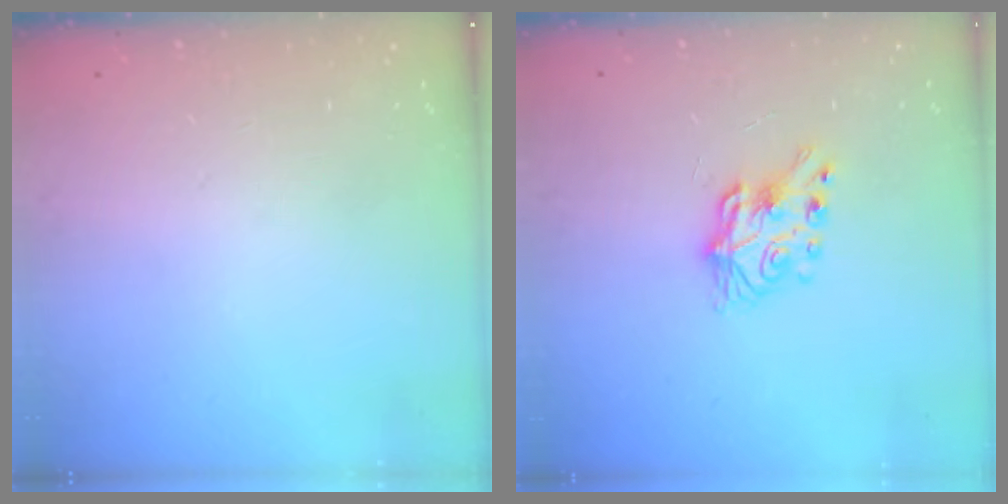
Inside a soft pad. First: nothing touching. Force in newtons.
{"total": 7.2, "press": 7.2, "slide": 0.4}